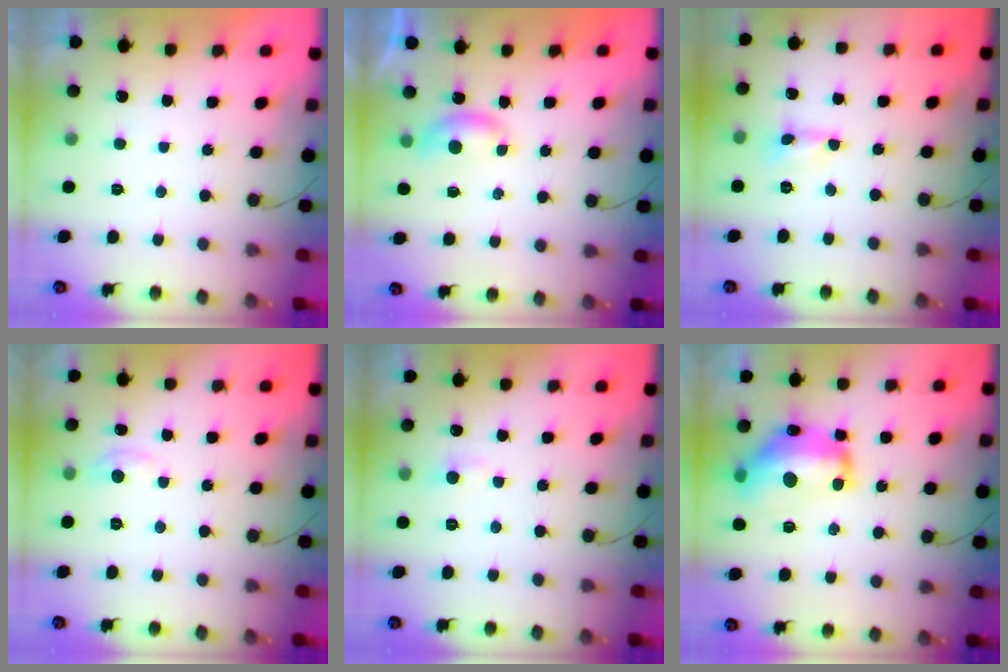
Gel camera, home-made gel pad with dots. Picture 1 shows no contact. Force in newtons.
{"total": 4.0, "press": 4.0, "slide": 0.6}
{"total": 0.0}
{"total": 3.1, "press": 3.1, "slide": 0.4}
{"total": 5.3, "press": 5.3, "slide": 0.7}
{"total": 17.3, "press": 17.3, "slide": 1.1}